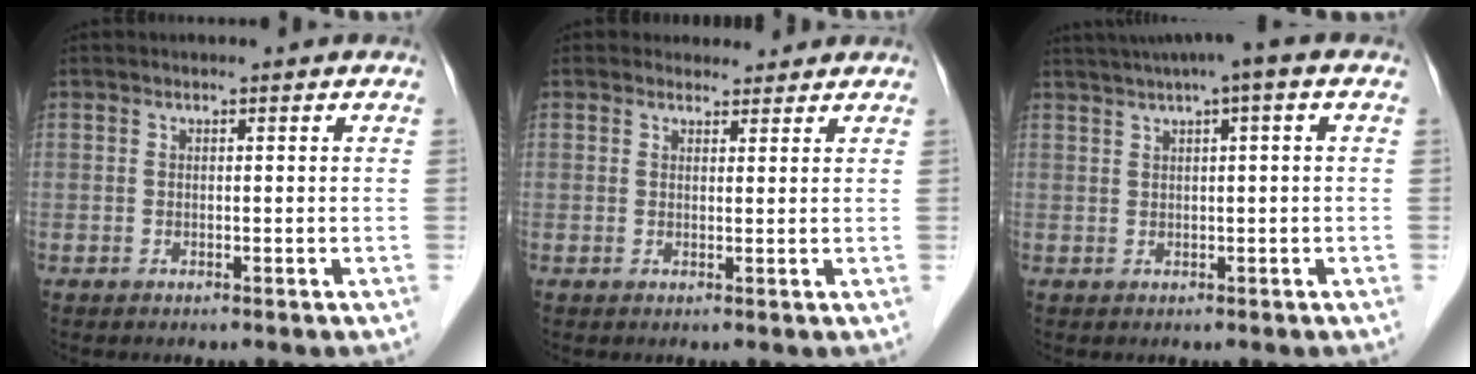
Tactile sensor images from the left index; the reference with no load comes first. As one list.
[{"total": 2.2, "force": [1.9, 1.1, -0.2], "torque": [0.002, 0.002, 0.023]}, {"total": 6.3, "force": [3.4, 0.0, 5.3], "torque": [-0.087, 0.028, 0.052]}]